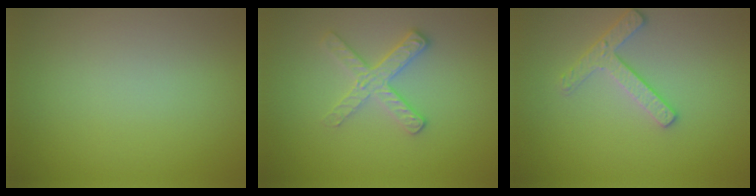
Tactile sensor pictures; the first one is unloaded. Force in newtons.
{"total": 2.6, "press": 2.4, "slide": 0.9}
{"total": 2.5, "press": 2.4, "slide": 0.7}